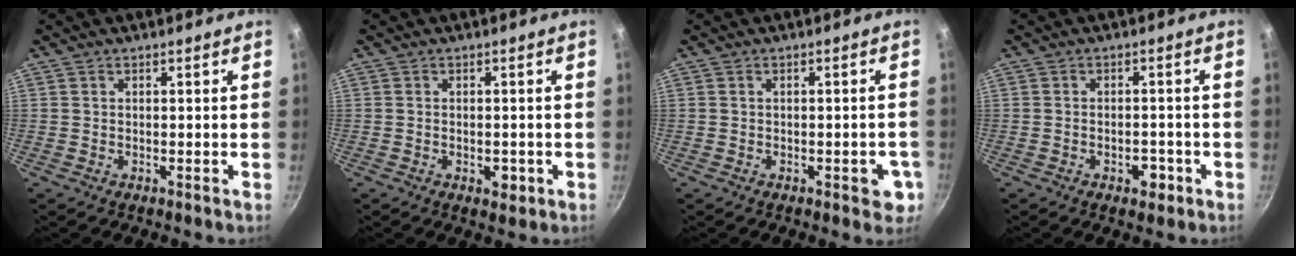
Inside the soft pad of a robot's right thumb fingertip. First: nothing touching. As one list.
[{"total": 2.7, "force": [-0.8, 1.6, 2.0], "torque": [-0.024, 0.002, -0.010]}, {"total": 4.5, "force": [-1.6, 2.0, 3.7], "torque": [-0.026, 0.006, -0.020]}, {"total": 3.6, "force": [-1.7, 2.1, 2.4], "torque": [-0.022, 0.012, -0.021]}]